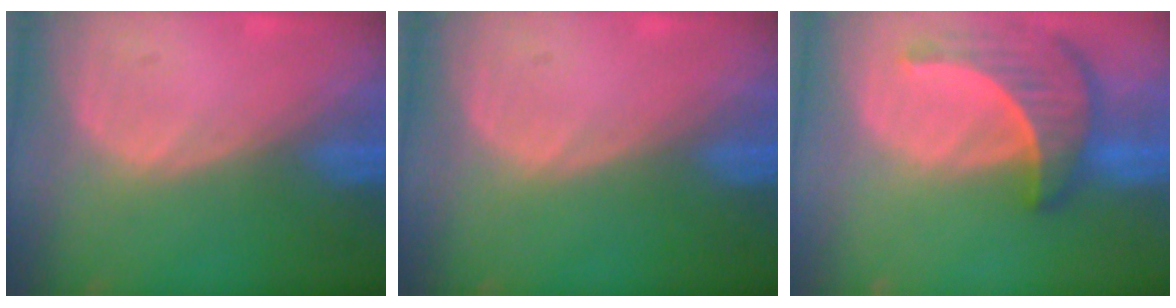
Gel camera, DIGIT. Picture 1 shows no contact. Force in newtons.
{"total": 0.0}
{"total": 7.6, "press": 7.3, "slide": 1.9}